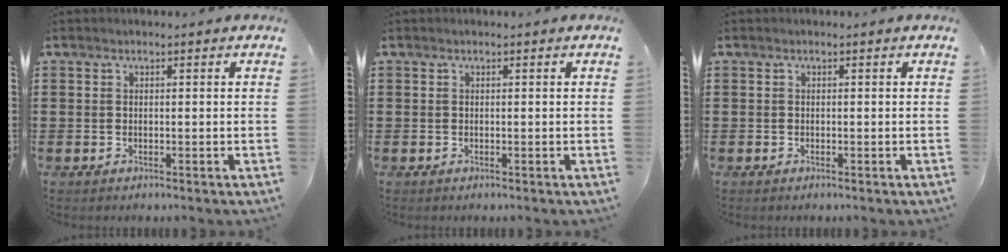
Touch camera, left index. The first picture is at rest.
{"total": 0.0}
{"total": 0.0}